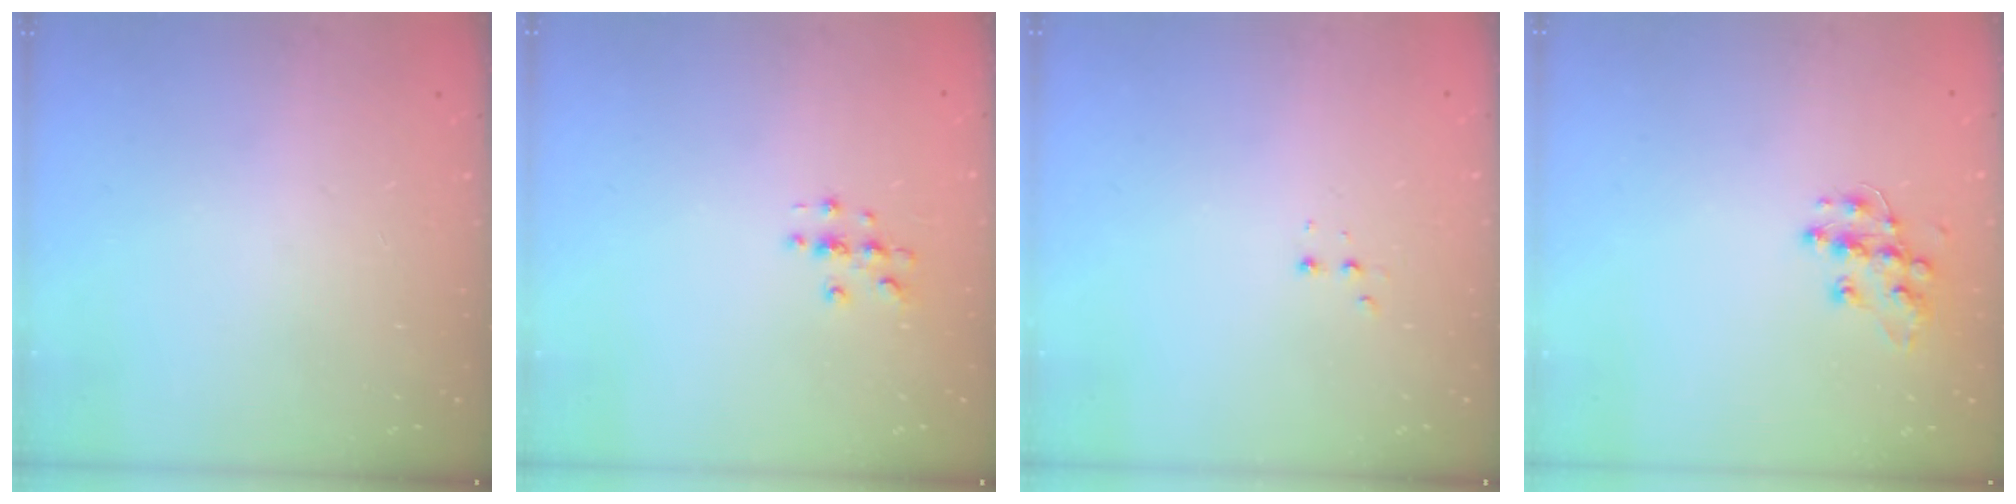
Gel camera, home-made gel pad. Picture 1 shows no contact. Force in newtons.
{"total": 2.7, "press": 2.7, "slide": 0.3}
{"total": 2.4, "press": 2.2, "slide": 0.9}
{"total": 11.3, "press": 11.2, "slide": 0.7}